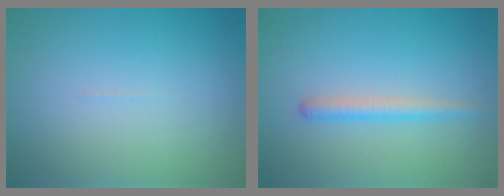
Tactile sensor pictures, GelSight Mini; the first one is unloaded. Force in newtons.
{"total": 1.9, "press": 1.8, "slide": 0.2}